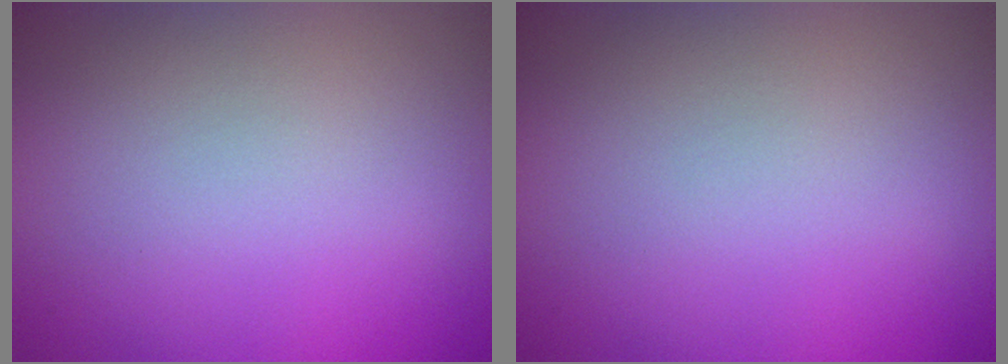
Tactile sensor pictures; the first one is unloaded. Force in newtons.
{"total": 0.0}